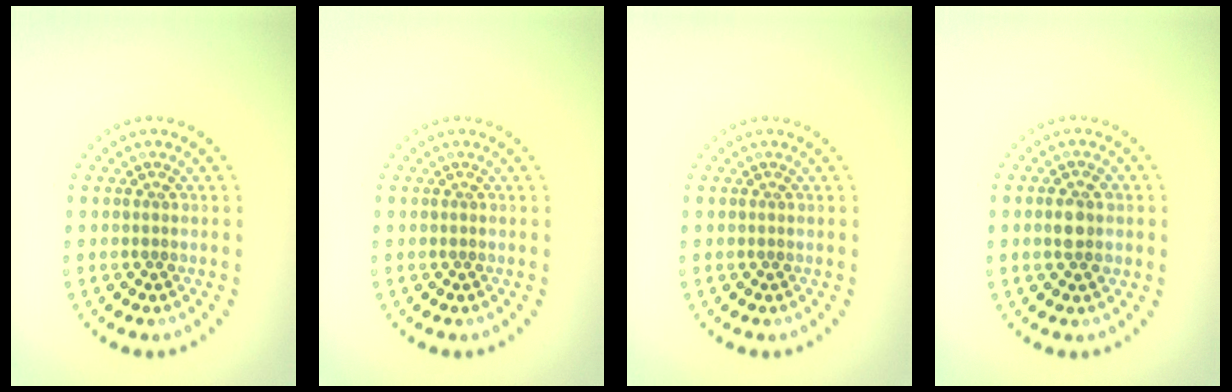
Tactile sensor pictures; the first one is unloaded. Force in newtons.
{"total": 0.0}
{"total": 0.0}
{"total": 2.5, "press": 2.5, "slide": 0.1}